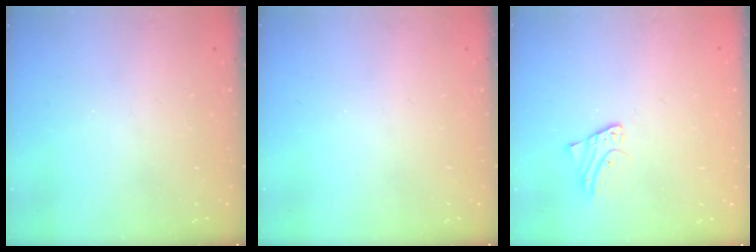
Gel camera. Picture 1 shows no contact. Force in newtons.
{"total": 0.0}
{"total": 3.3, "press": 3.3, "slide": 0.3}